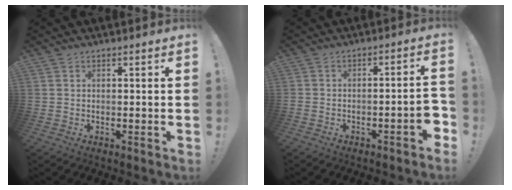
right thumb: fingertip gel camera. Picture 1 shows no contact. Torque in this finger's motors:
{"motor_torque": [1.97, 1.99, 1.45, -0.91, 0.59]}